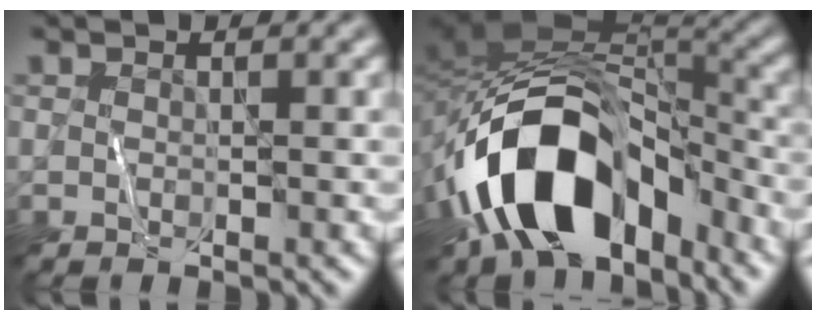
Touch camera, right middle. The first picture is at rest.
{"total": 14.2, "force": [-7.4, 8.3, 8.8], "torque": [-0.157, 0.011, -0.130]}